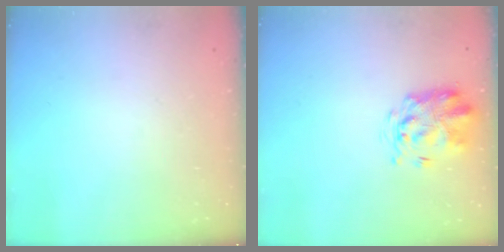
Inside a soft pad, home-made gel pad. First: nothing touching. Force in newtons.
{"total": 3.2, "press": 3.1, "slide": 0.9}